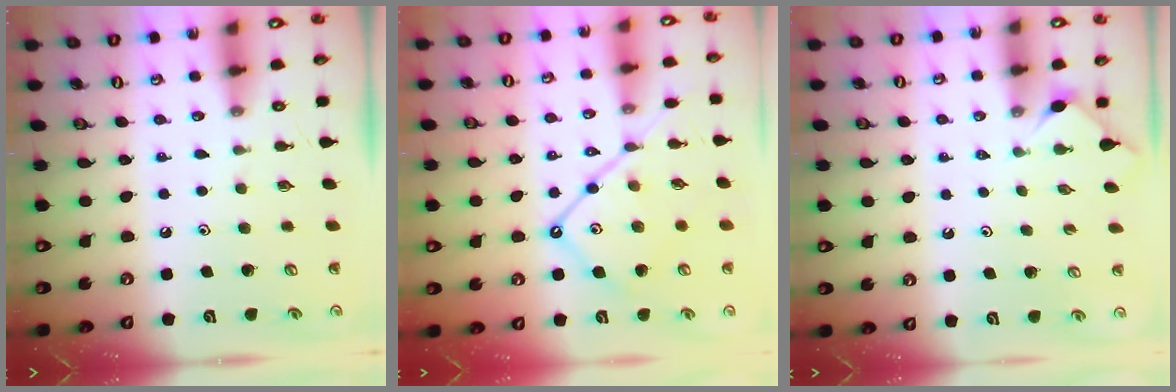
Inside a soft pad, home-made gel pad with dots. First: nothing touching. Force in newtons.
{"total": 13.7, "press": 13.6, "slide": 1.2}
{"total": 1.7, "press": 1.6, "slide": 0.5}